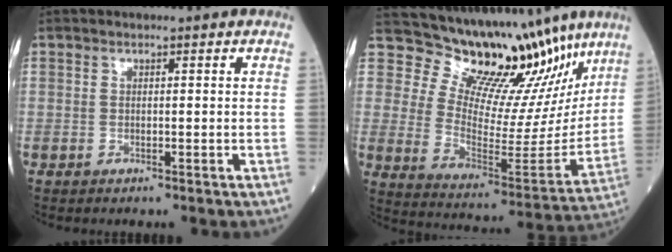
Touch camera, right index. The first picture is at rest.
{"total": 18.5, "force": [16.0, 6.0, 7.0], "torque": [-0.095, -0.039, 0.230]}